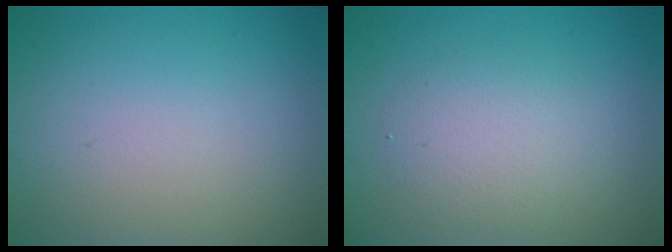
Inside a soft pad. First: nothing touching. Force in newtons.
{"total": 2.6, "press": 2.6, "slide": 0.2}